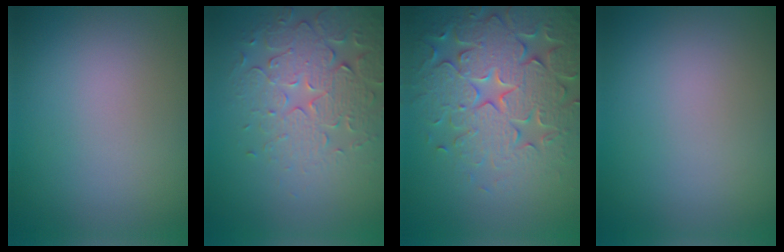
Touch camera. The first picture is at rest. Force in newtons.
{"total": 4.8, "press": 4.3, "slide": 2.2}
{"total": 7.6, "press": 7.5, "slide": 1.6}
{"total": 0.0}